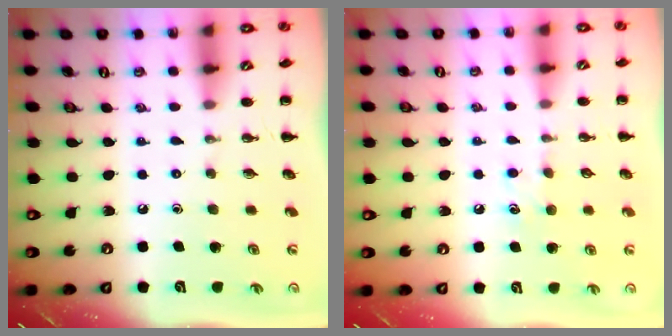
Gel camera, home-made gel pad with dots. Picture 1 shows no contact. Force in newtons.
{"total": 5.9, "press": 5.7, "slide": 1.8}